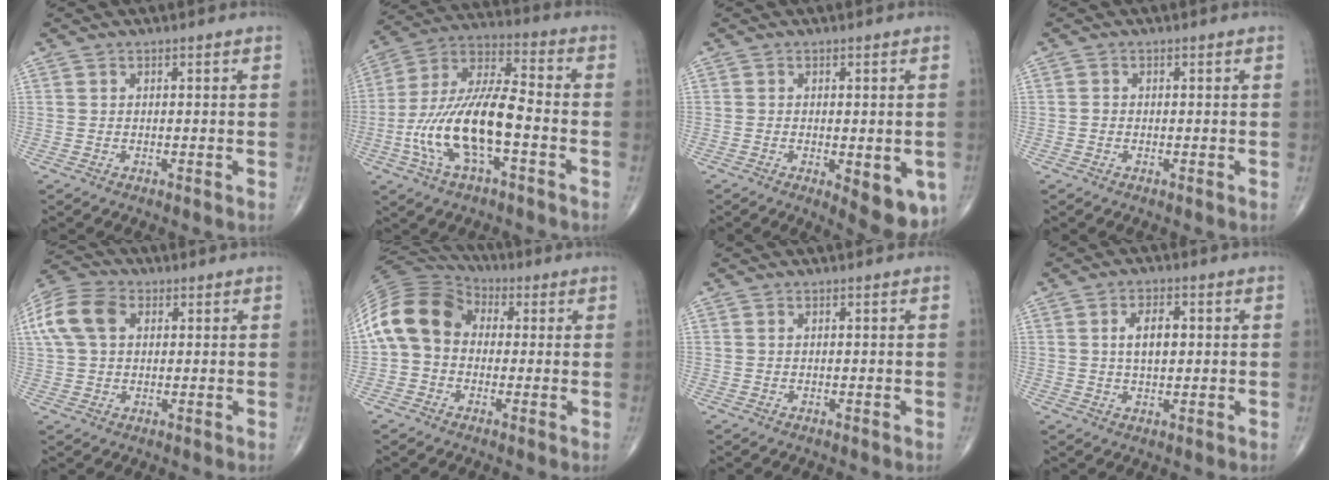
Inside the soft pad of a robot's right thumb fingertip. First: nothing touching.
{"total": 17.7, "force": [-4.9, 6.6, 15.6], "torque": [-0.312, 0.042, -0.092]}
{"total": 9.2, "force": [-3.0, 3.5, 8.0], "torque": [-0.087, -0.011, -0.032]}
{"total": 0.7, "force": [-0.2, 0.6, 0.3], "torque": [-0.004, 0.002, -0.007]}
{"total": 12.0, "force": [3.3, 8.4, 8.0], "torque": [-0.174, 0.021, 0.059]}
{"total": 13.6, "force": [0.8, 10.6, 8.4], "torque": [-0.157, 0.040, 0.003]}
{"total": 0.0}
{"total": 5.3, "force": [0.9, 2.8, 4.4], "torque": [-0.069, 0.001, 0.012]}